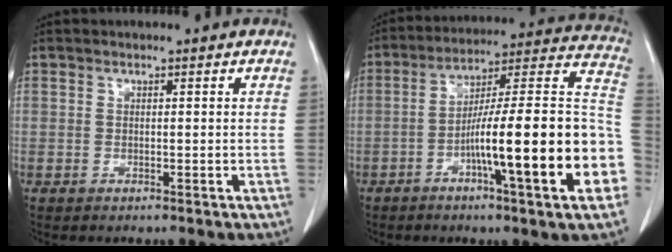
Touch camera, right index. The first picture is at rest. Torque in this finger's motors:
{"motor_torque": [2.14, 0.00, 1.05, 0.21]}